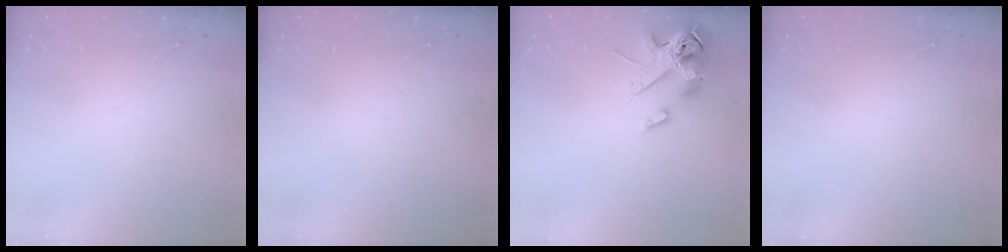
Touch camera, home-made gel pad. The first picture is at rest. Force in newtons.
{"total": 0.0}
{"total": 15.3, "press": 15.1, "slide": 2.6}
{"total": 0.0}